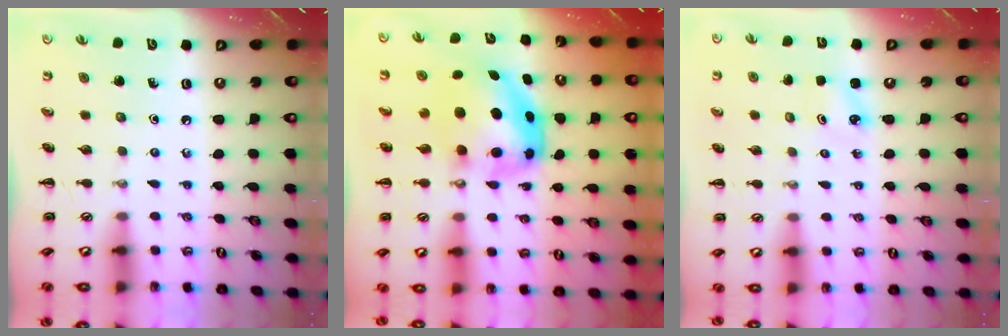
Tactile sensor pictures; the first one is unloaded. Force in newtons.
{"total": 7.3, "press": 7.1, "slide": 1.5}
{"total": 1.8, "press": 1.7, "slide": 0.5}